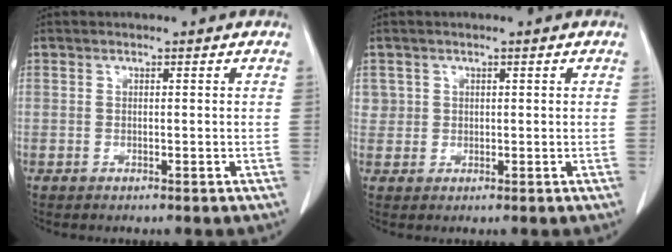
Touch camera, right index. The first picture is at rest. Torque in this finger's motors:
{"motor_torque": [0.05, 0.00, 0.01, 0.00]}